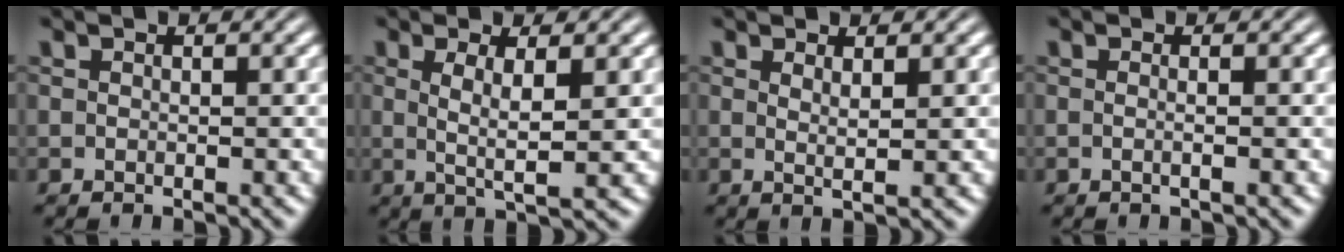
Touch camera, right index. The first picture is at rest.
{"total": 3.6, "force": [0.5, -0.2, 3.5], "torque": [-0.060, -0.013, 0.017]}
{"total": 1.8, "force": [0.6, -1.2, 1.2], "torque": [-0.018, -0.013, 0.020]}
{"total": 1.1, "force": [-0.6, -0.5, 0.7], "torque": [-0.018, -0.005, -0.007]}